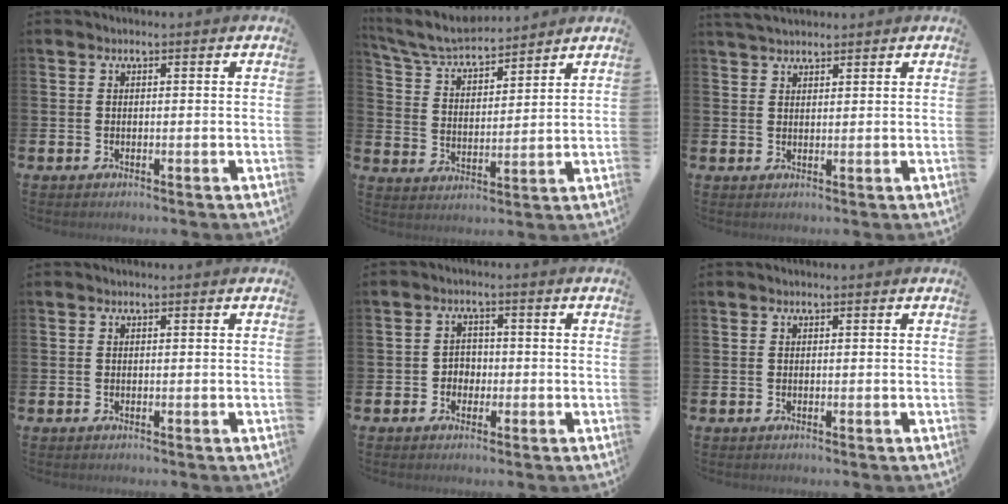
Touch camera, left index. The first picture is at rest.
{"total": 6.4, "force": [6.1, 1.0, 1.7], "torque": [-0.063, -0.038, 0.107]}
{"total": 3.0, "force": [2.8, 0.8, 0.8], "torque": [-0.011, -0.010, 0.051]}
{"total": 0.0}
{"total": 2.3, "force": [-0.9, 2.1, 0.6], "torque": [-0.003, 0.002, -0.026]}
{"total": 0.0}